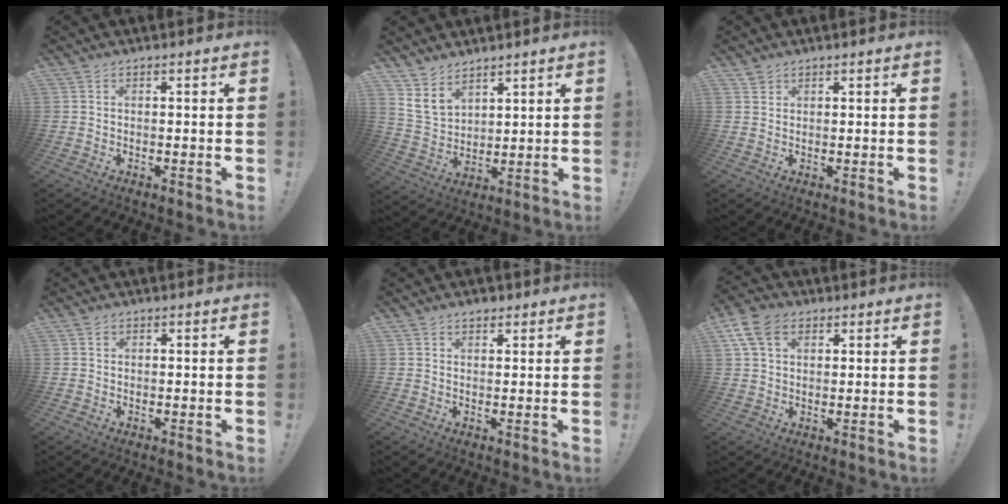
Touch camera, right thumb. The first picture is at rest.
{"total": 8.5, "force": [5.8, 5.5, 2.8], "torque": [-0.059, -0.036, 0.120]}
{"total": 1.4, "force": [1.2, 0.8, 0.2], "torque": [0.002, -0.005, 0.024]}
{"total": 0.7, "force": [0.3, 0.6, 0.1], "torque": [0.005, -0.001, 0.005]}
{"total": 2.0, "force": [1.4, 1.3, 0.6], "torque": [0.000, -0.005, 0.025]}
{"total": 9.5, "force": [3.9, 6.4, 5.9], "torque": [-0.117, 0.003, 0.079]}